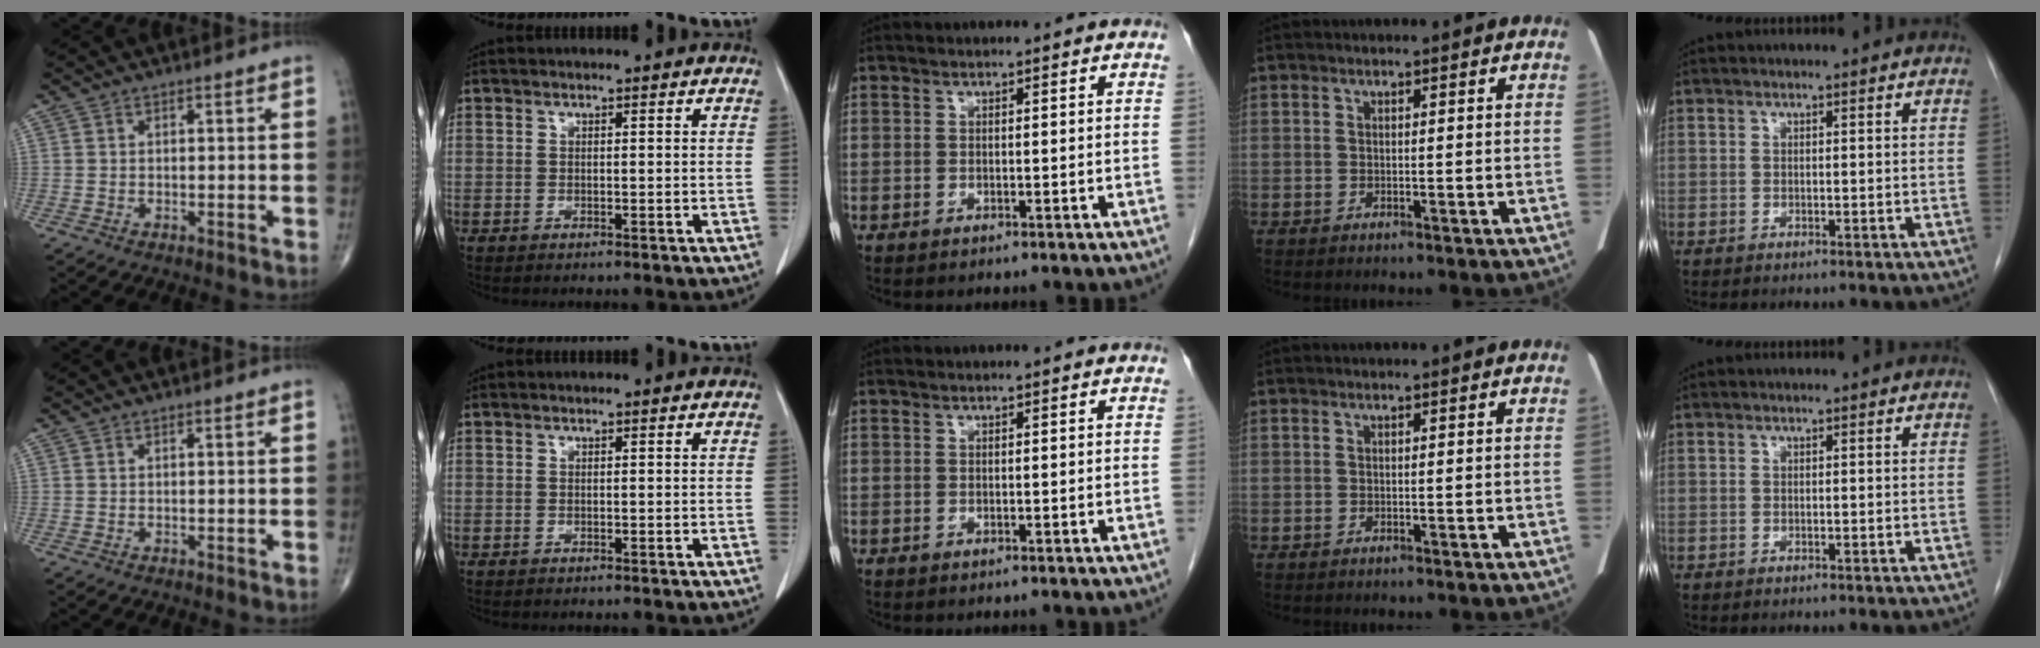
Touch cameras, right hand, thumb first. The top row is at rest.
{}